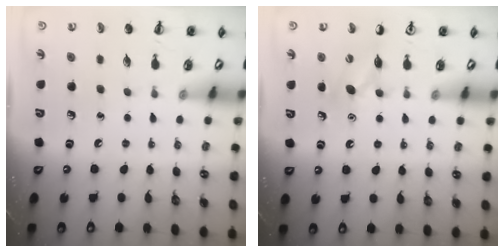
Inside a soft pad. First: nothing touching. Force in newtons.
{"total": 7.9, "press": 7.7, "slide": 1.4}